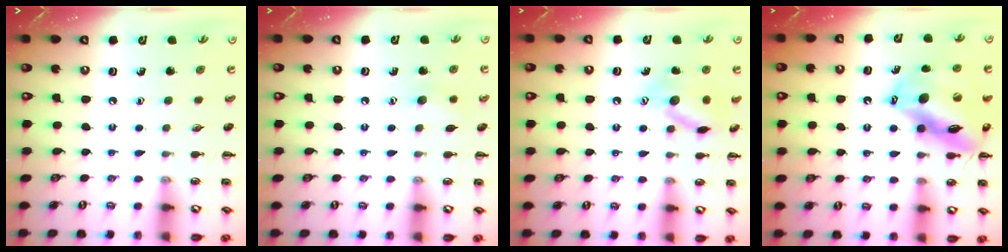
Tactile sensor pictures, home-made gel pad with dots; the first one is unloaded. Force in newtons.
{"total": 5.7, "press": 5.5, "slide": 1.5}
{"total": 12.1, "press": 12.1, "slide": 0.5}
{"total": 16.2, "press": 15.8, "slide": 3.6}